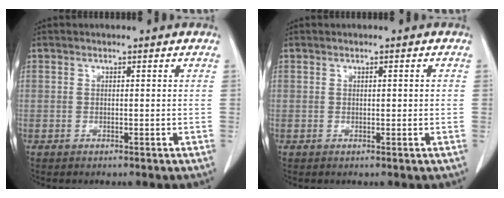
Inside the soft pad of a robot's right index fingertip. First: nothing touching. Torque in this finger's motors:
{"motor_torque": [-0.15, 0.12, -0.07, -0.01]}